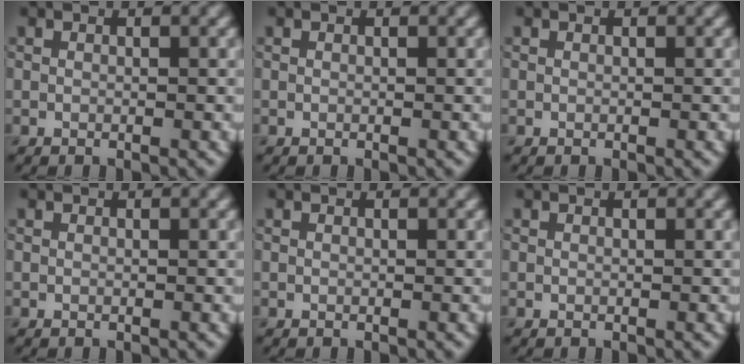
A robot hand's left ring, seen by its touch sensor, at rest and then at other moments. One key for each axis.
{"total": 0.0}
{"total": 0.0}
{"total": 0.0}
{"total": 0.0}
{"total": 0.0}